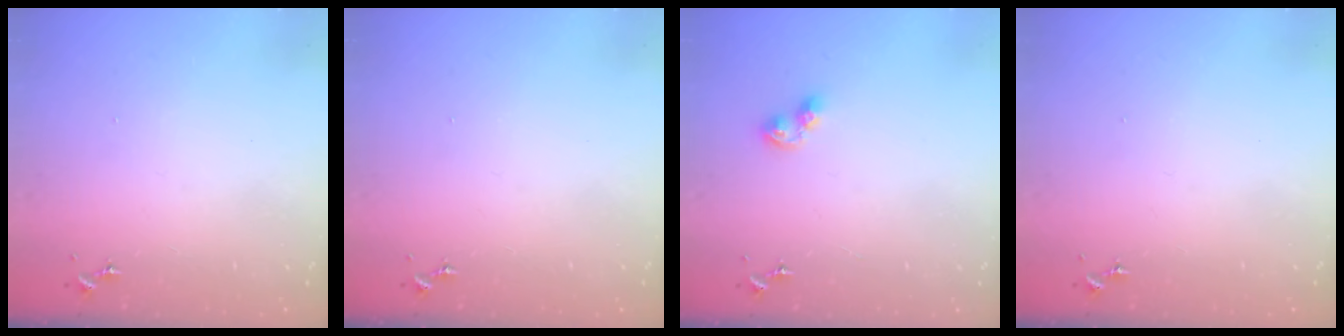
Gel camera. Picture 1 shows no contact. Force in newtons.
{"total": 0.0}
{"total": 5.3, "press": 5.3, "slide": 0.6}
{"total": 0.0}